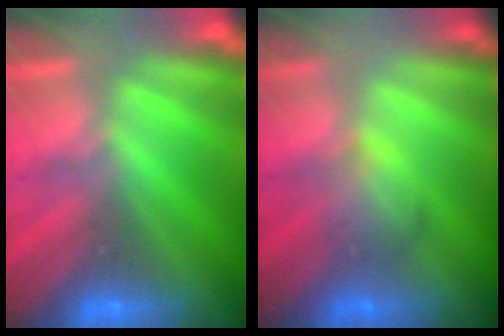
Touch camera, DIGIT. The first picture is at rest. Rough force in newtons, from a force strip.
{"total": 2.2}